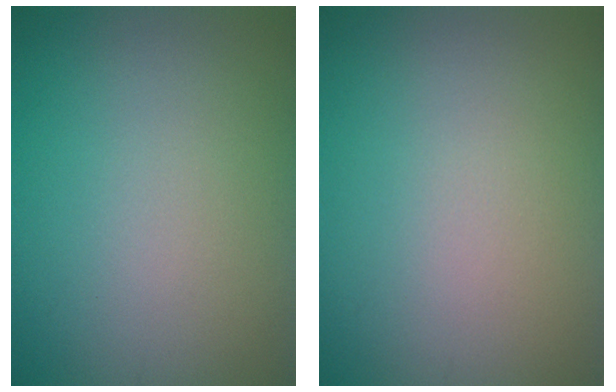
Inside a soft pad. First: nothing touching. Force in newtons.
{"total": 0.0}